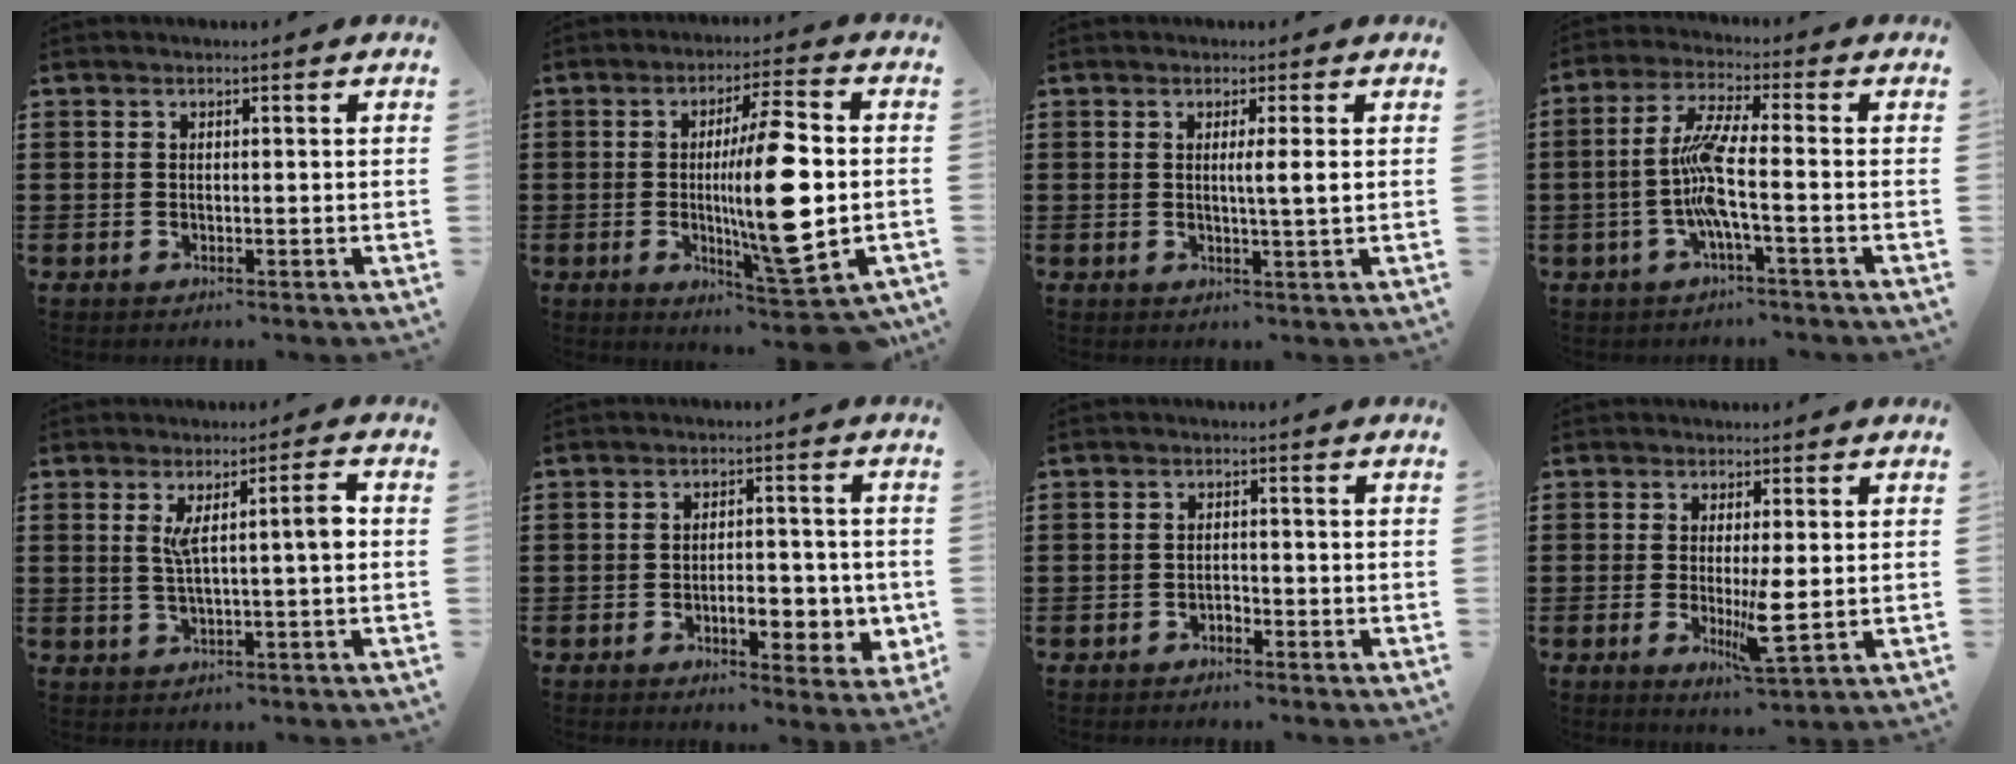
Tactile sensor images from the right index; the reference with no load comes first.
{"total": 14.3, "force": [-1.4, 2.8, 13.9], "torque": [-0.245, -0.017, -0.029]}
{"total": 3.1, "force": [0.5, -0.3, 3.0], "torque": [-0.058, -0.007, 0.005]}
{"total": 7.7, "force": [-1.9, 0.5, 7.4], "torque": [-0.172, -0.016, -0.049]}
{"total": 5.5, "force": [0.8, 0.2, 5.4], "torque": [-0.093, -0.006, 0.006]}
{"total": 6.2, "force": [-1.7, 2.9, 5.2], "torque": [-0.073, 0.003, -0.032]}
{"total": 1.1, "force": [-0.9, 0.5, 0.3], "torque": [-0.011, -0.002, -0.018]}
{"total": 5.0, "force": [-0.4, 0.8, 5.0], "torque": [-0.087, -0.013, -0.010]}